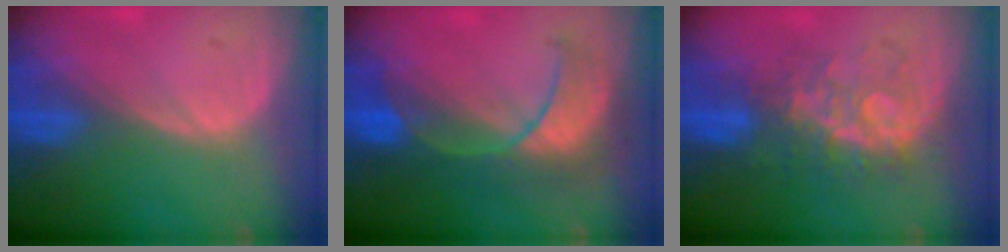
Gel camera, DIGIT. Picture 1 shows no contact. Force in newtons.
{"total": 8.1, "press": 8.1, "slide": 0.6}
{"total": 7.7, "press": 7.4, "slide": 2.1}